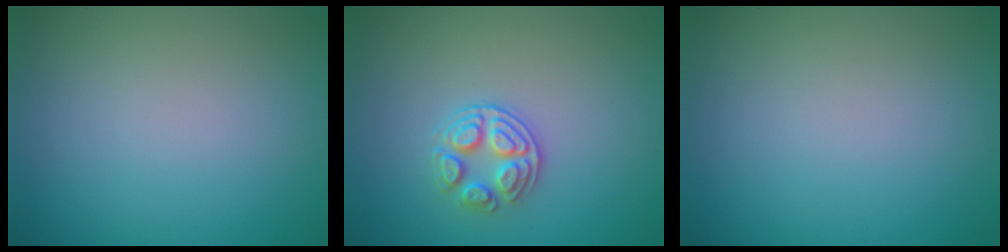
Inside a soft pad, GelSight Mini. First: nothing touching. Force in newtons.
{"total": 2.7, "press": 2.5, "slide": 0.9}
{"total": 0.0}